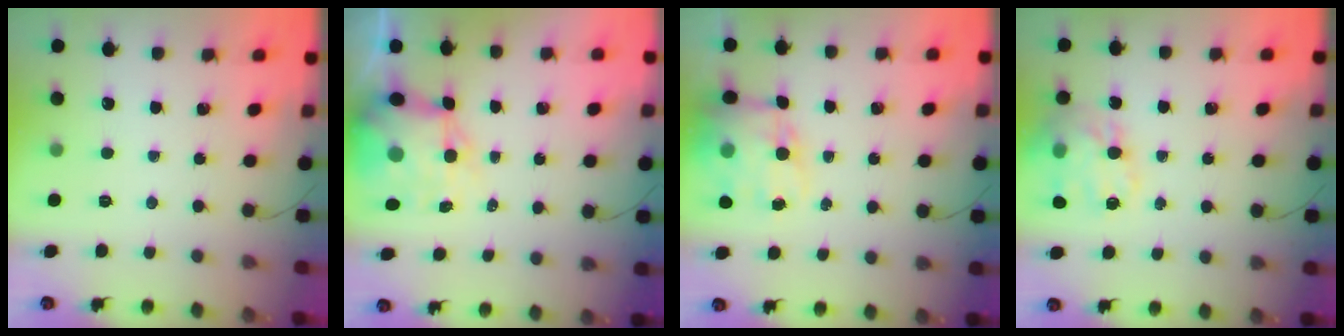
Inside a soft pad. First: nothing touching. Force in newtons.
{"total": 10.8, "press": 10.4, "slide": 2.9}
{"total": 14.9, "press": 14.5, "slide": 3.5}
{"total": 18.1, "press": 17.8, "slide": 2.8}